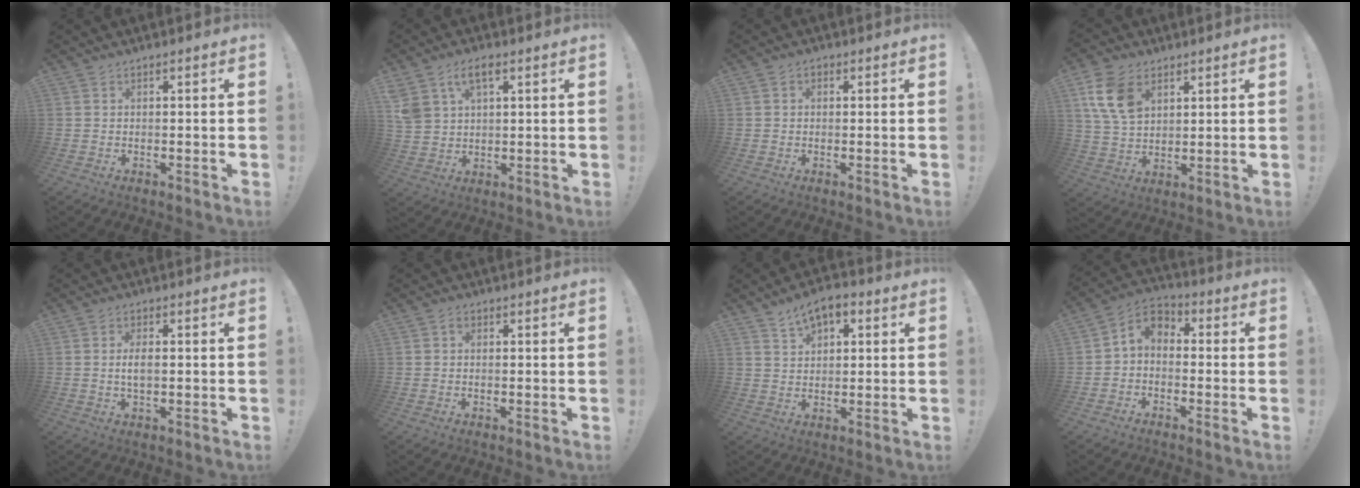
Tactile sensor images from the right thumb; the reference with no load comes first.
{"total": 8.3, "force": [4.1, 5.0, 5.2], "torque": [-0.093, -0.001, 0.080]}
{"total": 1.3, "force": [-0.2, 1.1, 0.7], "torque": [-0.012, 0.005, -0.004]}
{"total": 12.5, "force": [5.6, 8.4, 7.3], "torque": [-0.135, -0.006, 0.111]}
{"total": 3.4, "force": [-0.1, 1.3, 3.1], "torque": [-0.059, 0.000, -0.006]}
{"total": 0.7, "force": [-0.1, 0.4, 0.5], "torque": [-0.005, 0.001, -0.004]}
{"total": 6.8, "force": [4.0, 4.0, 3.9], "torque": [-0.054, -0.017, 0.071]}
{"total": 5.2, "force": [-1.4, 3.8, 3.2], "torque": [-0.071, 0.016, -0.021]}